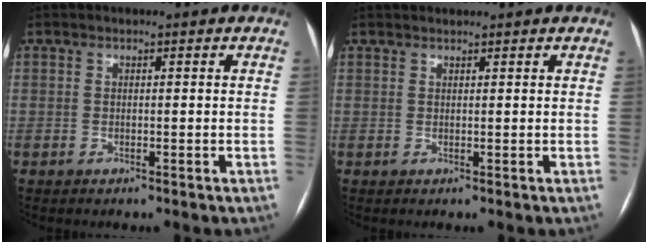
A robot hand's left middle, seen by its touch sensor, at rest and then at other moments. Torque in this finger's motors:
{"motor_torque": [0.34, -0.70, -0.43, -0.21]}